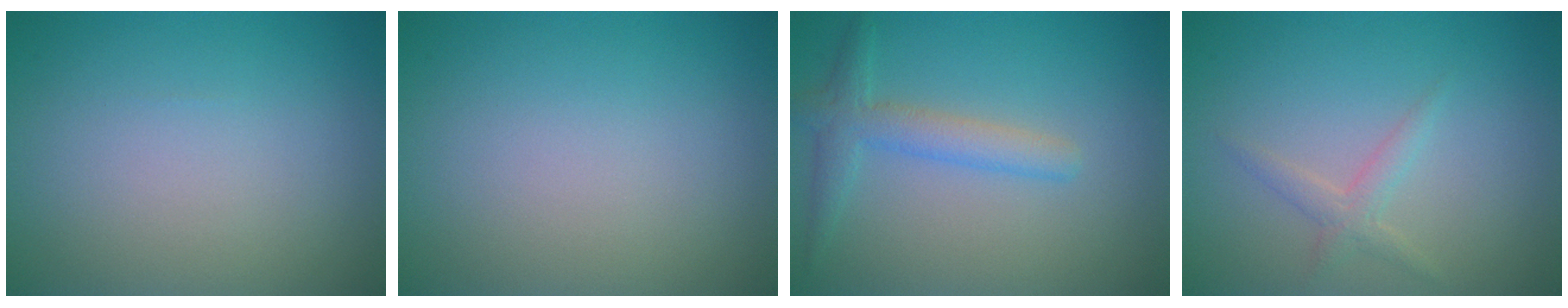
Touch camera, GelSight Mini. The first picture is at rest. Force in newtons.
{"total": 0.0}
{"total": 2.8, "press": 2.8, "slide": 0.1}
{"total": 1.5, "press": 1.5, "slide": 0.1}